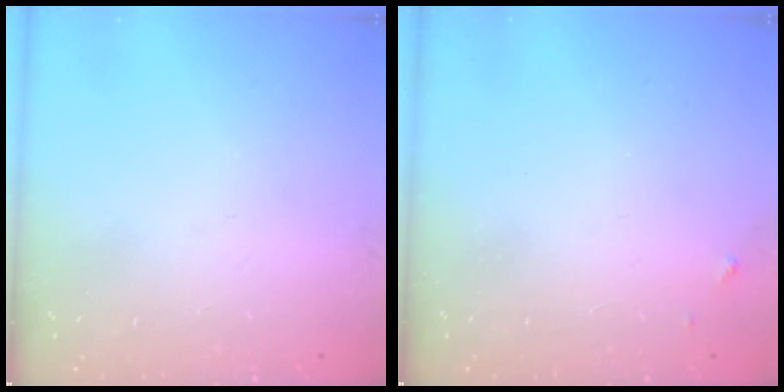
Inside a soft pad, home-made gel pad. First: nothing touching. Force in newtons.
{"total": 3.5, "press": 3.5, "slide": 0.2}